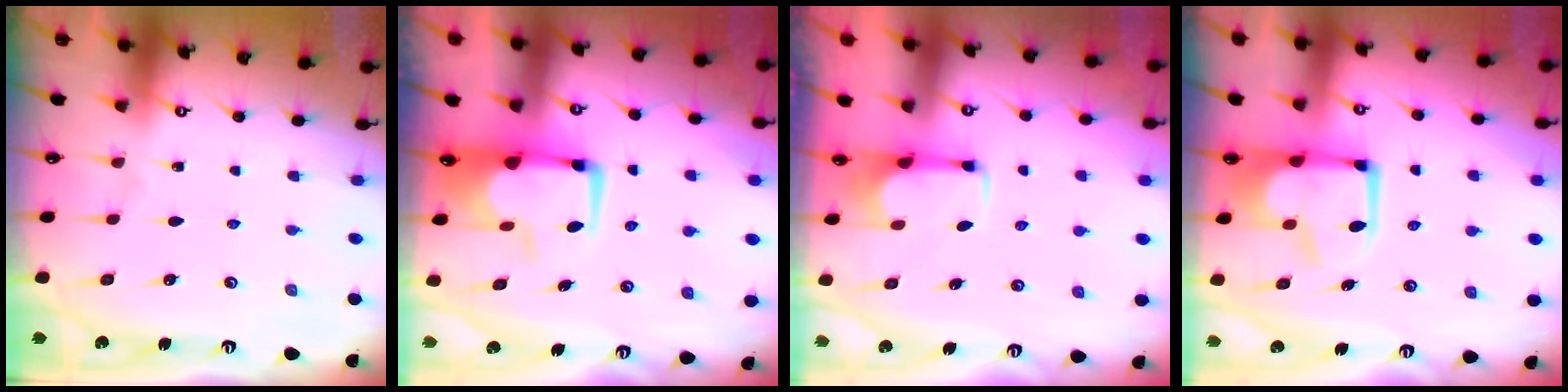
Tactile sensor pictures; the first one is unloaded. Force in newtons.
{"total": 3.5, "press": 3.2, "slide": 1.2}
{"total": 2.7, "press": 2.6, "slide": 0.7}
{"total": 7.6, "press": 7.6, "slide": 0.7}